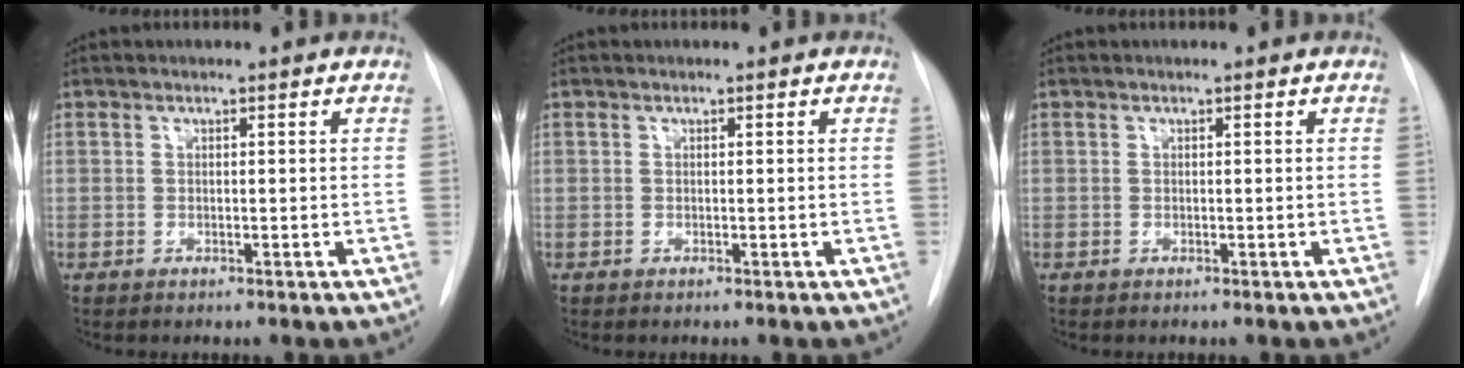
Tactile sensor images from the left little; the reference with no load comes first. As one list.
[{"total": 0.0}, {"total": 0.0}]